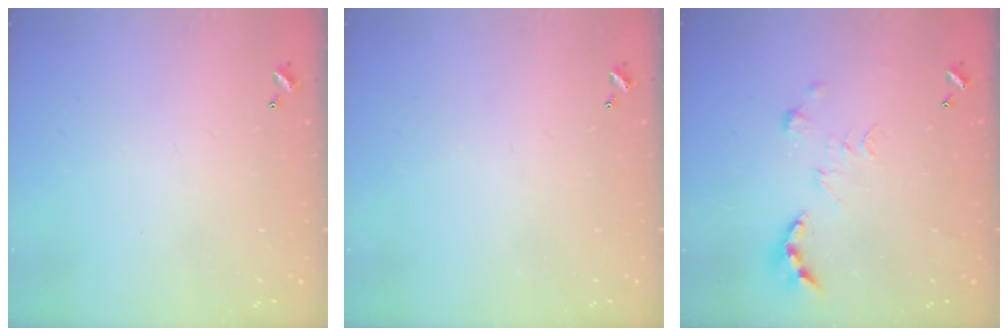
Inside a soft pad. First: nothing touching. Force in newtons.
{"total": 0.0}
{"total": 0.0}